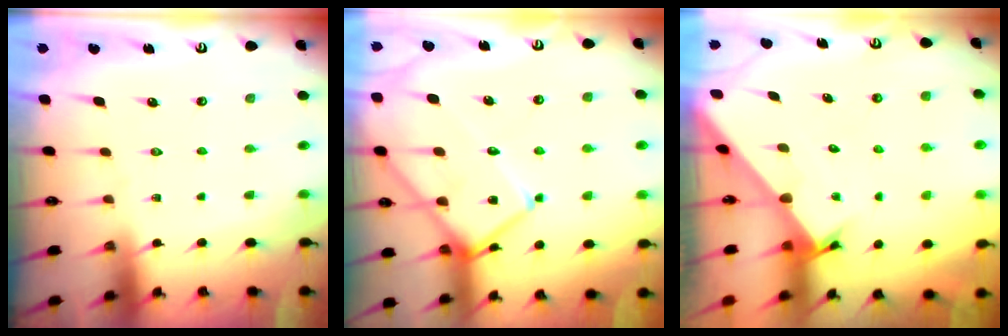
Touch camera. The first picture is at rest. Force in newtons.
{"total": 17.2, "press": 17.2, "slide": 1.6}
{"total": 2.3, "press": 2.3, "slide": 0.2}